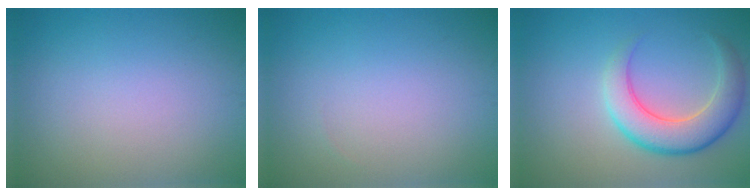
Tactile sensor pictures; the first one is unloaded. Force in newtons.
{"total": 0.0}
{"total": 5.5, "press": 5.5, "slide": 0.4}